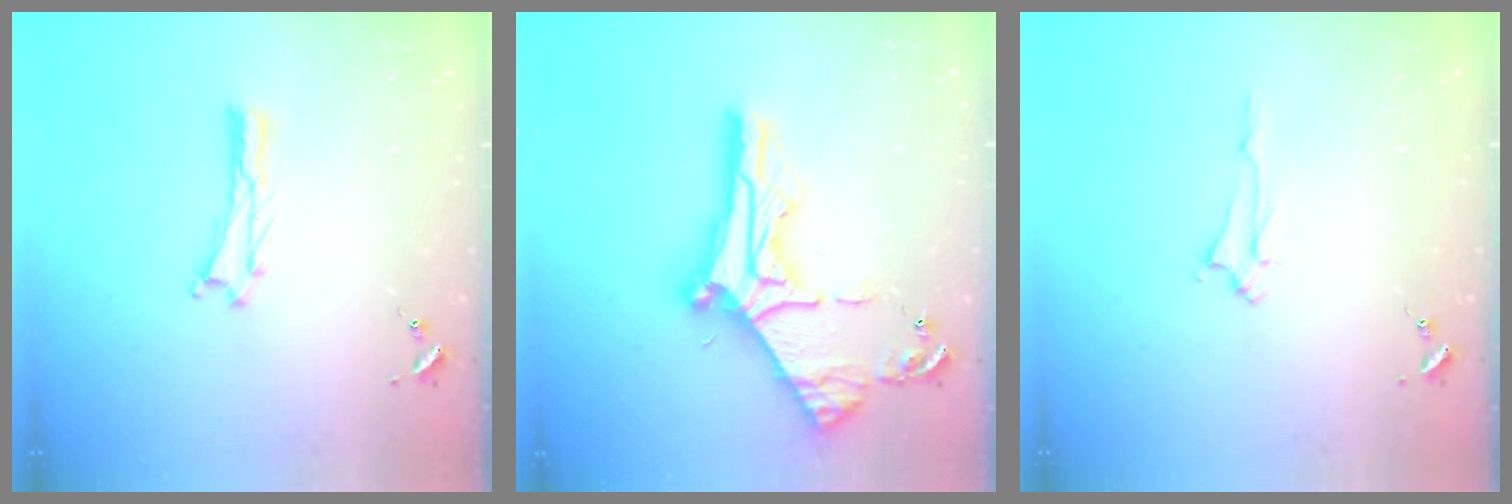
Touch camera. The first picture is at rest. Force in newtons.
{"total": 11.8, "press": 11.7, "slide": 1.2}
{"total": 1.4, "press": 1.4, "slide": 0.3}